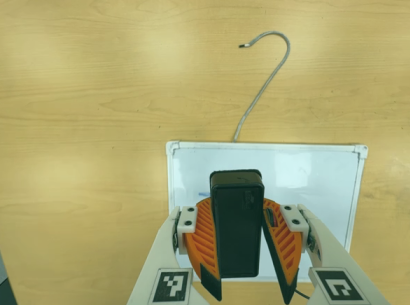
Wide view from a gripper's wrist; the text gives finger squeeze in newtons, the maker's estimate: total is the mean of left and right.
{"total": 8.3, "left": 8.6, "right": 8.1}